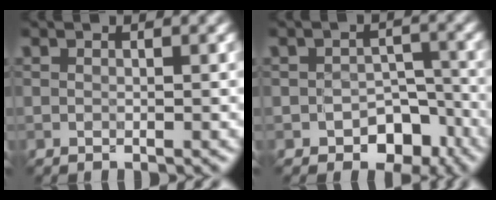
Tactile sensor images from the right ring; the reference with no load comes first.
{"total": 4.4, "force": [-2.4, 3.0, 2.2], "torque": [-0.016, -0.003, -0.031]}